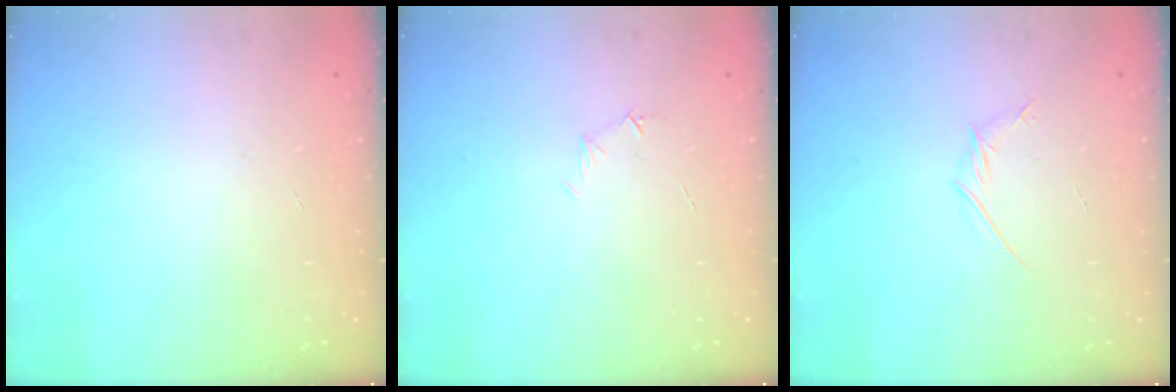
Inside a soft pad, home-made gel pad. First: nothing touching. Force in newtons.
{"total": 4.1, "press": 3.9, "slide": 1.3}
{"total": 3.3, "press": 3.2, "slide": 1.0}